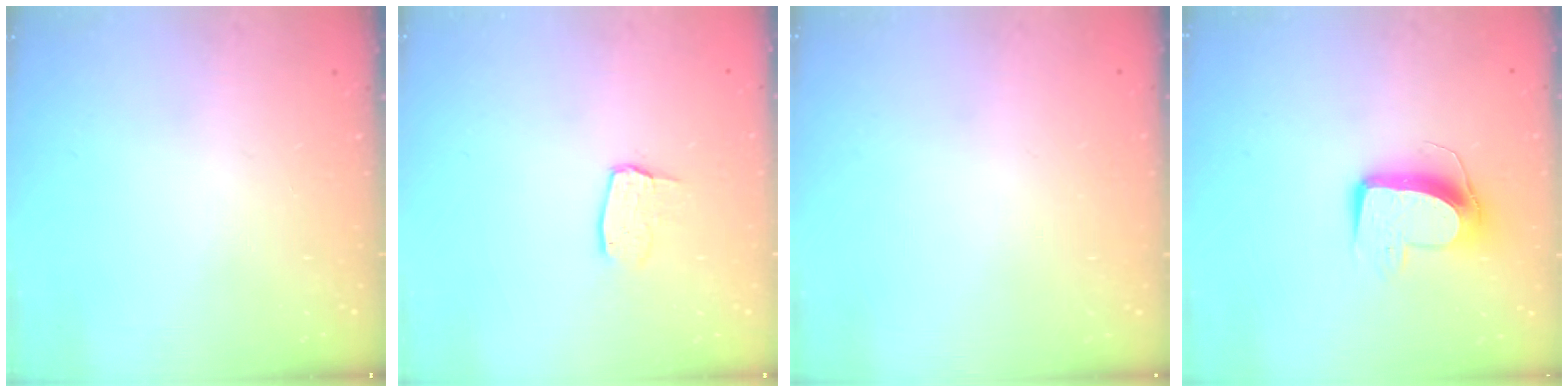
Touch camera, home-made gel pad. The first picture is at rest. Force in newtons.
{"total": 3.0, "press": 3.0, "slide": 0.2}
{"total": 0.0}
{"total": 10.8, "press": 10.7, "slide": 0.7}